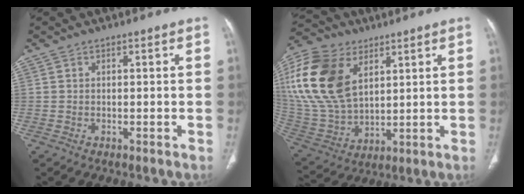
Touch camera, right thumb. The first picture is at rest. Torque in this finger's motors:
{"motor_torque": [0.31, 1.37, 1.85, -0.11, 0.56]}